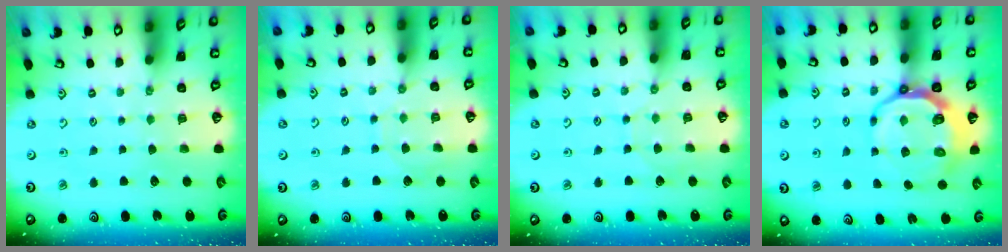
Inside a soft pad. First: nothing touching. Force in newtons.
{"total": 6.3, "press": 6.3, "slide": 0.6}
{"total": 2.8, "press": 2.8, "slide": 0.3}
{"total": 10.4, "press": 9.6, "slide": 3.9}